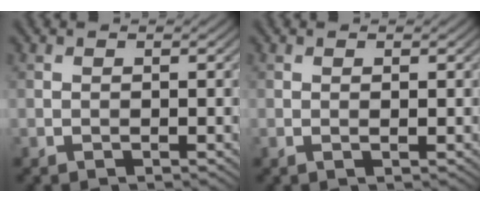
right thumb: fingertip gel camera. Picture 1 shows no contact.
{"total": 0.7, "force": [0.2, 0.1, 0.7], "torque": [-0.015, 0.000, 0.002]}